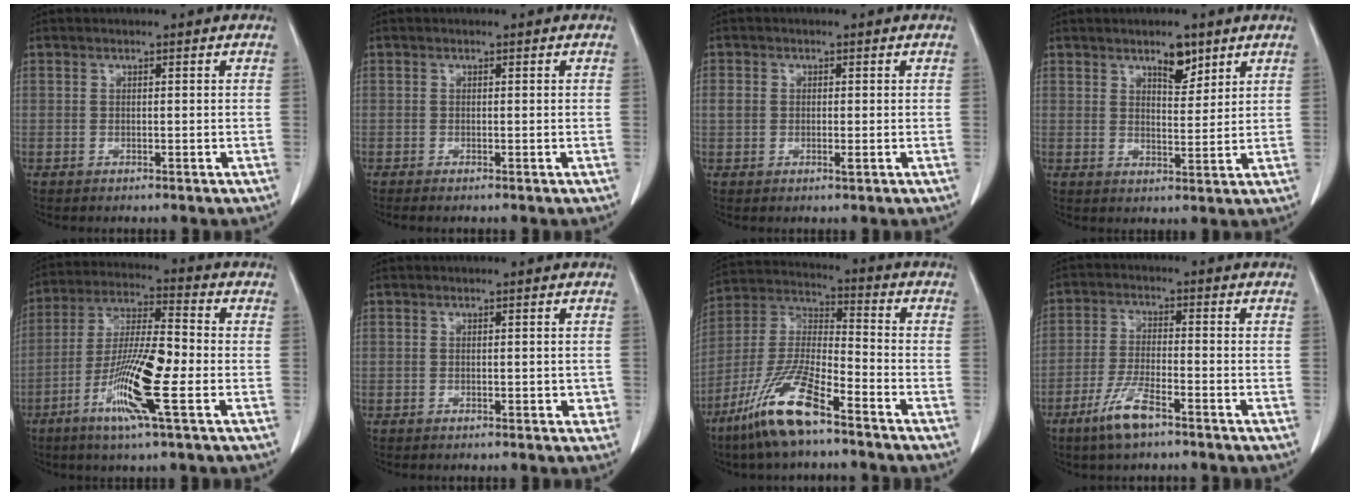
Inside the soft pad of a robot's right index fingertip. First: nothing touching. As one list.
[{"total": 0.5, "force": [-0.4, -0.1, 0.3], "torque": [-0.008, -0.001, -0.008]}, {"total": 2.3, "force": [0.0, 1.5, 1.8], "torque": [-0.032, 0.002, 0.003]}, {"total": 4.5, "force": [3.1, 1.6, 2.9], "torque": [-0.044, -0.003, 0.051]}, {"total": 13.4, "force": [-4.6, 0.9, 12.6], "torque": [-0.246, -0.012, -0.091]}, {"total": 1.7, "force": [-0.2, 0.9, 1.4], "torque": [-0.013, 0.001, 0.000]}, {"total": 13.9, "force": [-8.9, 2.2, 10.4], "torque": [-0.222, -0.021, -0.174]}, {"total": 6.8, "force": [-4.5, 1.2, 4.9], "torque": [-0.106, -0.008, -0.085]}]